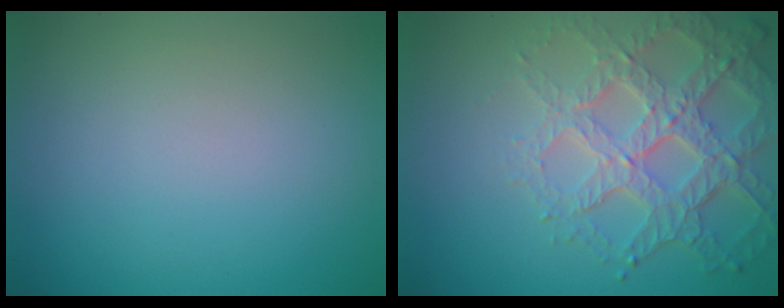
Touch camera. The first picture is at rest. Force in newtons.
{"total": 6.2, "press": 4.8, "slide": 3.8}